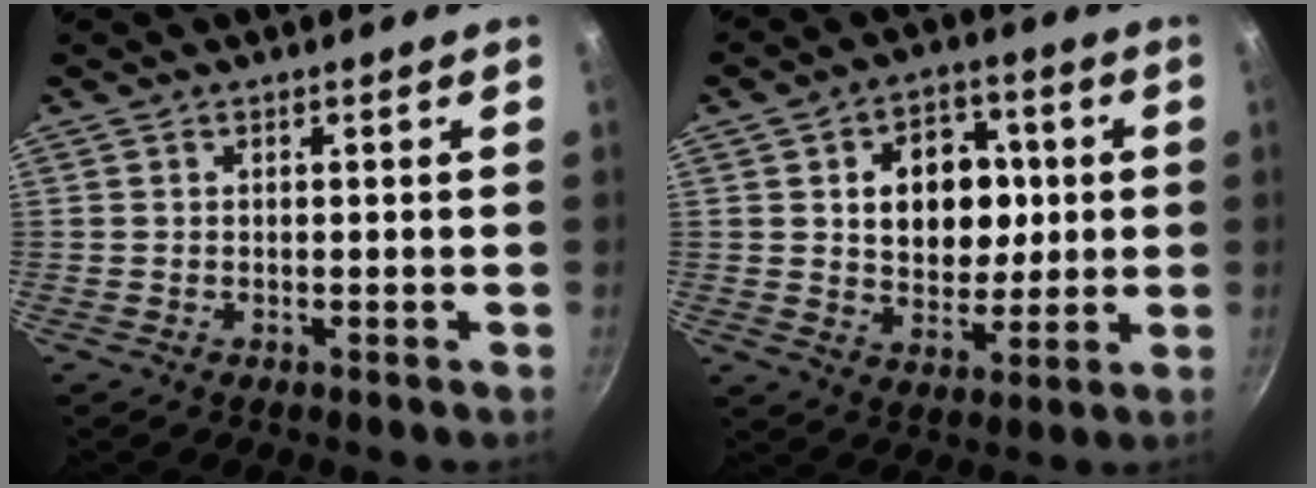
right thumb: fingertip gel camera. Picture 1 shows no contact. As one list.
[{"total": 13.6, "force": [2.2, 10.2, 8.7], "torque": [-0.079, -0.001, 0.037]}]